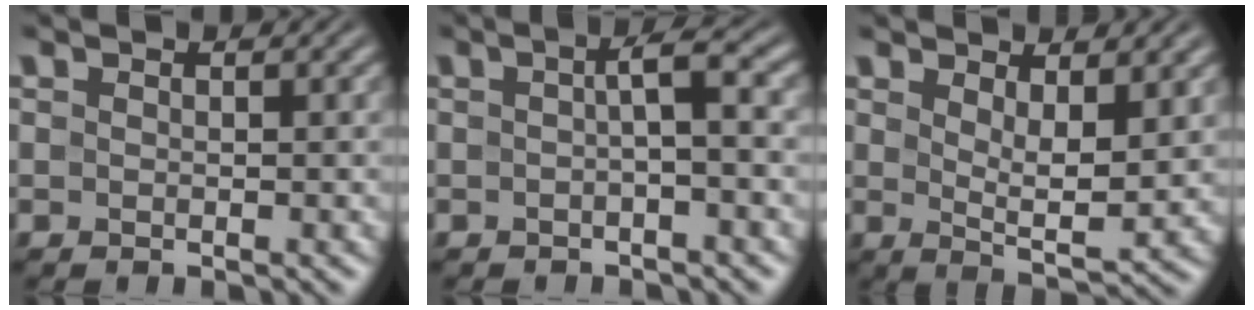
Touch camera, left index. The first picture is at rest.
{"total": 2.6, "force": [0.0, 0.4, 2.6], "torque": [-0.044, 0.010, -0.004]}
{"total": 4.4, "force": [1.9, 1.3, 3.7], "torque": [-0.064, -0.015, 0.036]}